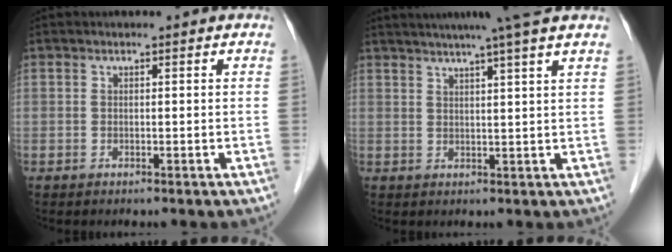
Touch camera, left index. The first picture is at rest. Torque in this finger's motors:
{"motor_torque": [0.22, -0.46, 0.37, 0.14]}